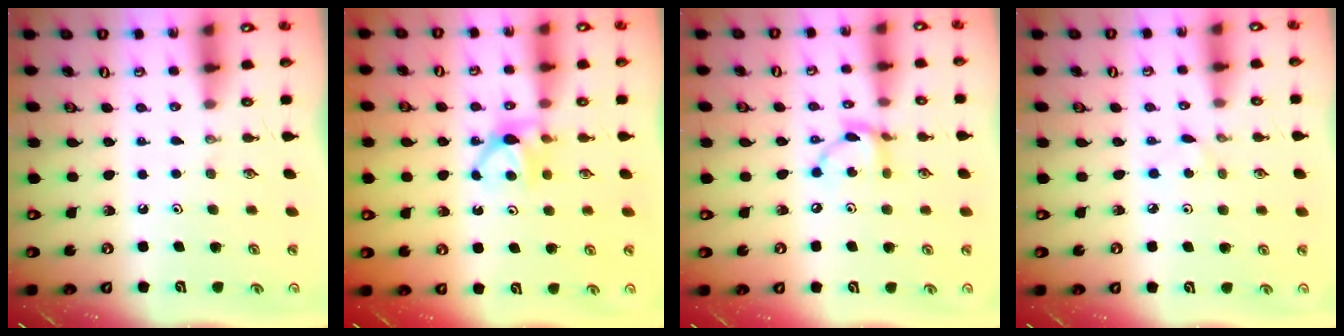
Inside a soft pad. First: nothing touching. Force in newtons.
{"total": 5.1, "press": 5.0, "slide": 0.7}
{"total": 9.4, "press": 9.3, "slide": 0.6}
{"total": 2.9, "press": 2.9, "slide": 0.4}